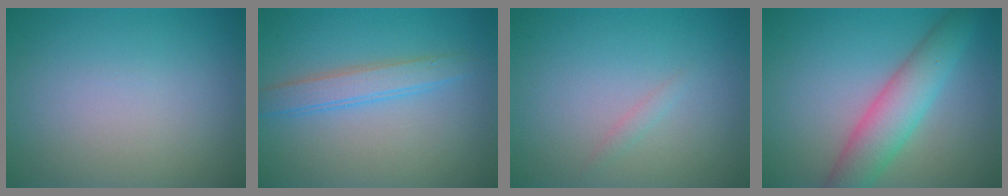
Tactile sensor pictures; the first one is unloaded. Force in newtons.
{"total": 2.7, "press": 2.7, "slide": 0.1}
{"total": 0.7, "press": 0.7, "slide": 0.1}
{"total": 5.3, "press": 5.3, "slide": 0.1}